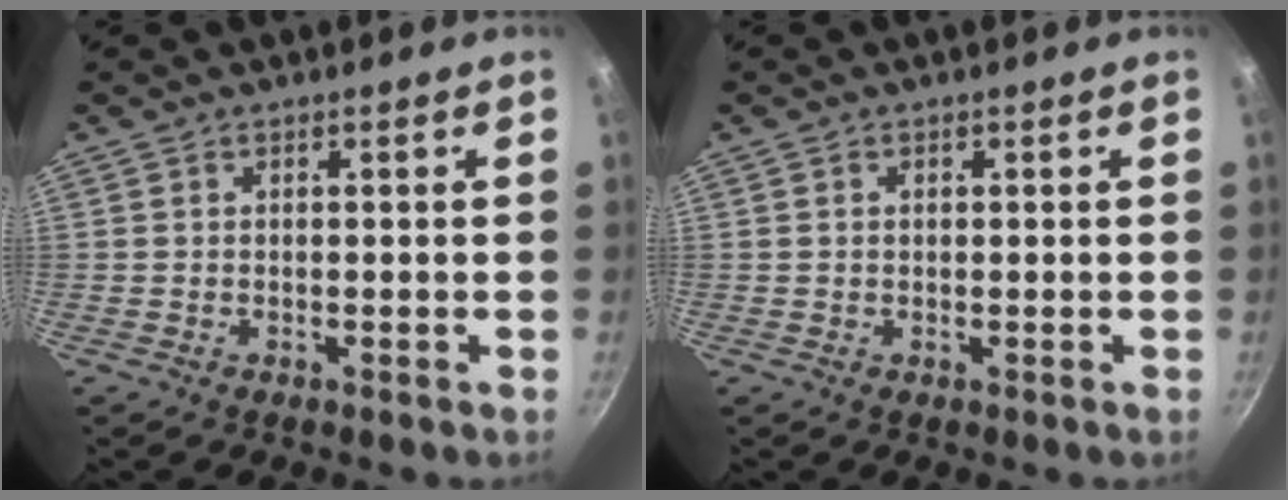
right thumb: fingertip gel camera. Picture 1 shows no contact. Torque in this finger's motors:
{"motor_torque": [-0.30, 0.11, -0.35, 0.29, 0.06]}